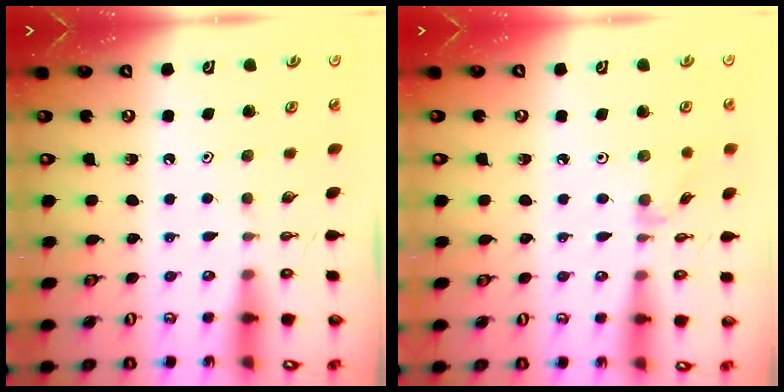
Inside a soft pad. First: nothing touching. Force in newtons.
{"total": 3.2, "press": 3.1, "slide": 0.5}